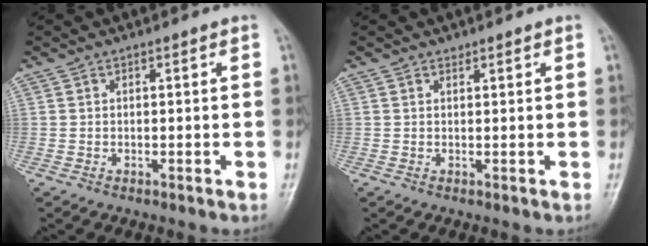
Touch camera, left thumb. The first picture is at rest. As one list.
[{"total": 0.6, "force": [0.6, 0.3, 0.1], "torque": [0.000, -0.005, 0.008]}]